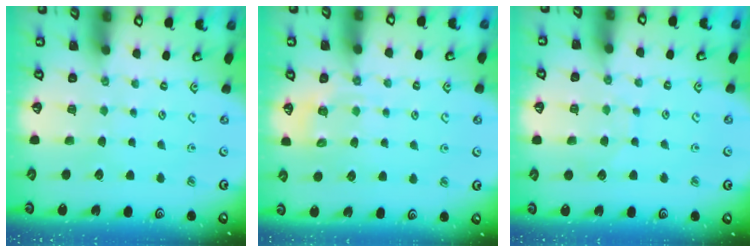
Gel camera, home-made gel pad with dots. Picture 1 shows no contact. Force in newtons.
{"total": 5.9, "press": 5.8, "slide": 1.1}
{"total": 6.2, "press": 6.2, "slide": 0.3}